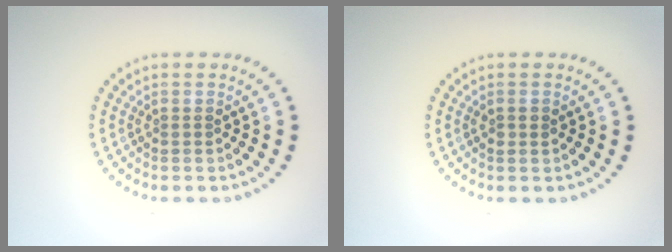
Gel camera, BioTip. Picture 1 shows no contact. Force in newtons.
{"total": 1.0, "press": 1.0, "slide": 0.2}